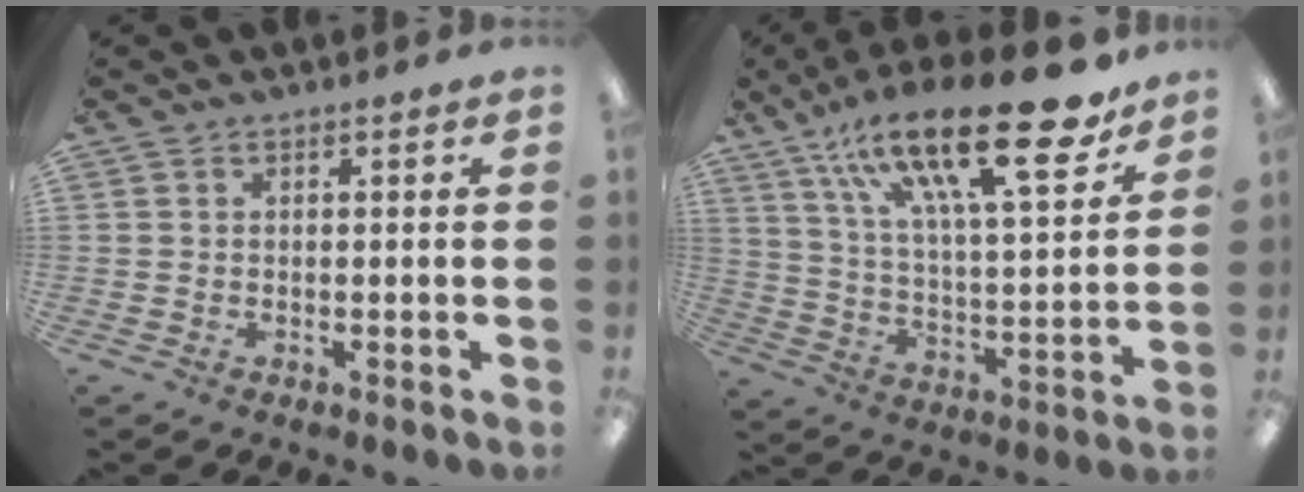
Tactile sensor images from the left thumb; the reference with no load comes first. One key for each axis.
{"total": 26.0, "fx": 16.4, "fy": 7.9, "fz": 18.6, "tx": -0.287, "ty": -0.098, "tz": 0.266}